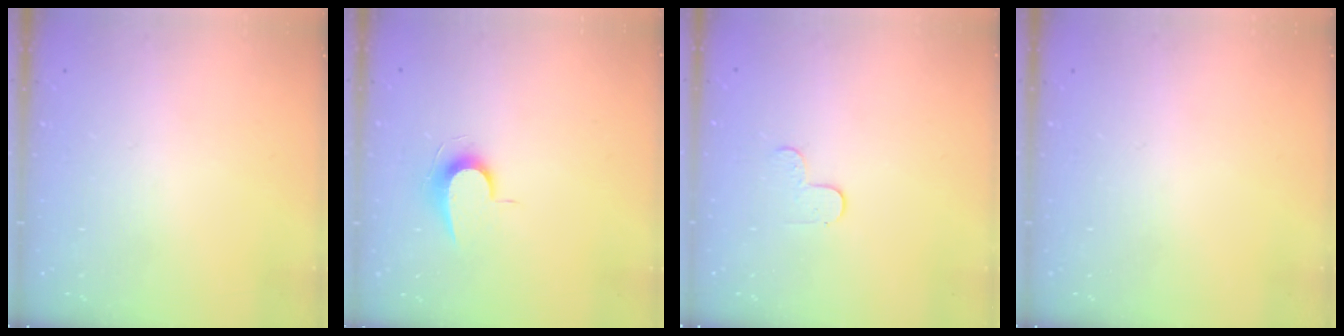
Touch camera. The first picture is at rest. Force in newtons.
{"total": 7.1, "press": 7.0, "slide": 0.7}
{"total": 3.7, "press": 3.7, "slide": 0.4}
{"total": 0.0}